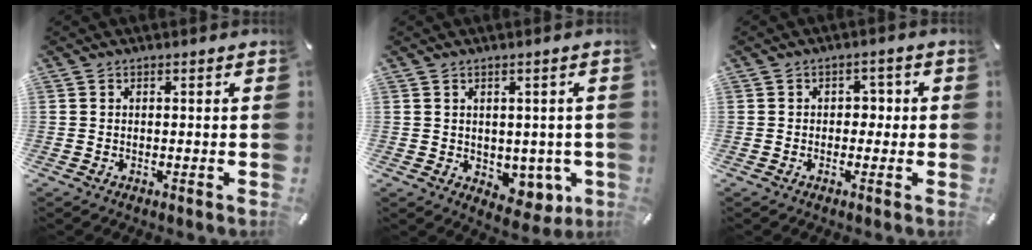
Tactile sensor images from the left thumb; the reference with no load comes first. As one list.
[{"total": 5.2, "force": [0.9, 4.6, 2.2], "torque": [-0.011, -0.014, 0.019]}, {"total": 2.7, "force": [-0.7, 2.1, 1.6], "torque": [-0.024, 0.008, -0.020]}]